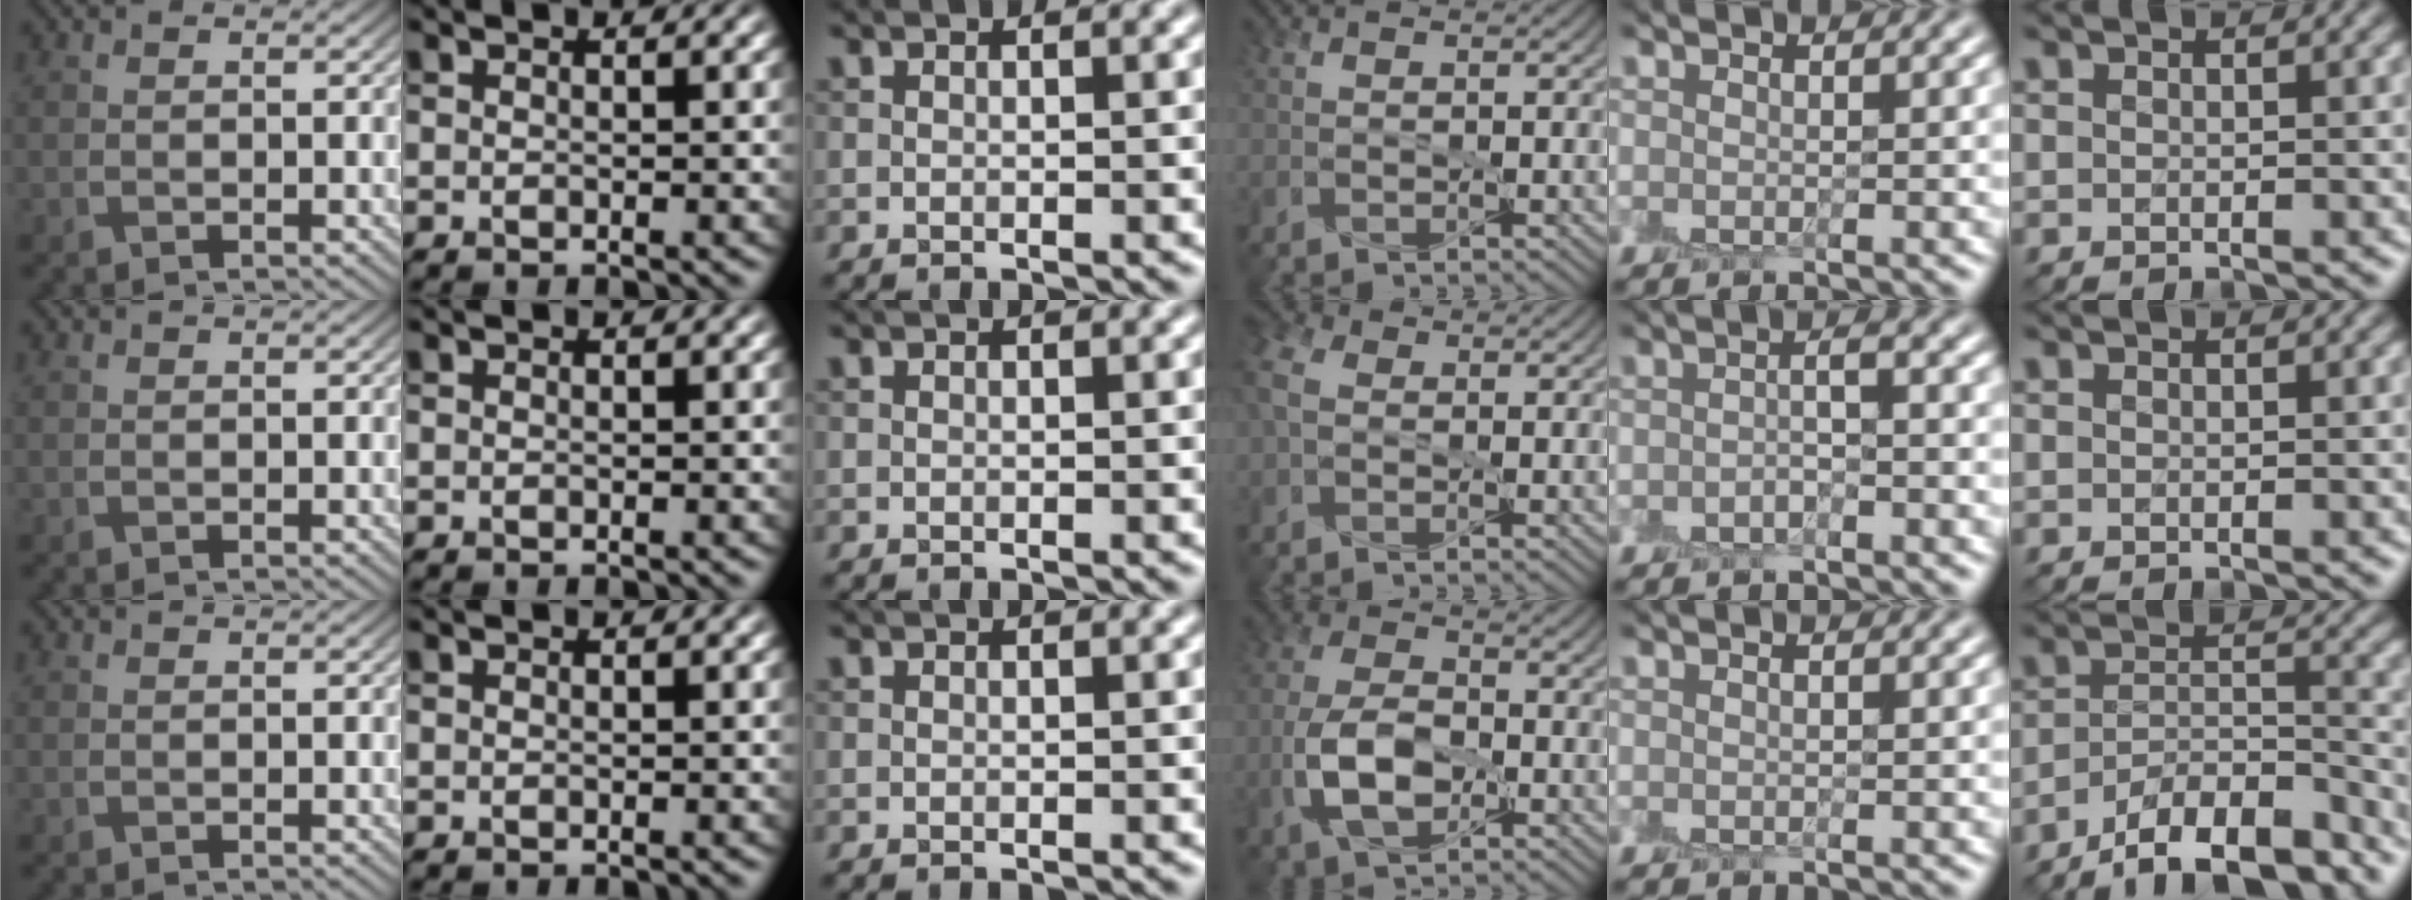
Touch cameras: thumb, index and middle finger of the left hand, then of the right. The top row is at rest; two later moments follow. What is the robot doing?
{"motion": "peel", "object": "sticky note"}